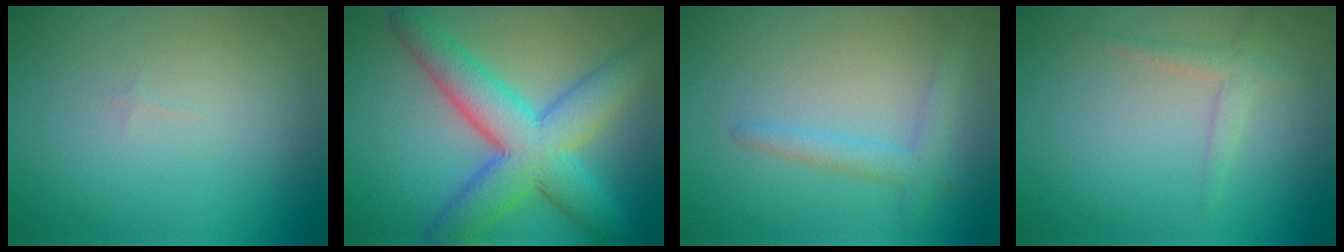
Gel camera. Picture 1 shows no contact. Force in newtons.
{"total": 8.7, "press": 8.7, "slide": 0.2}
{"total": 2.2, "press": 2.2, "slide": 0.1}
{"total": 1.6, "press": 1.6, "slide": 0.1}